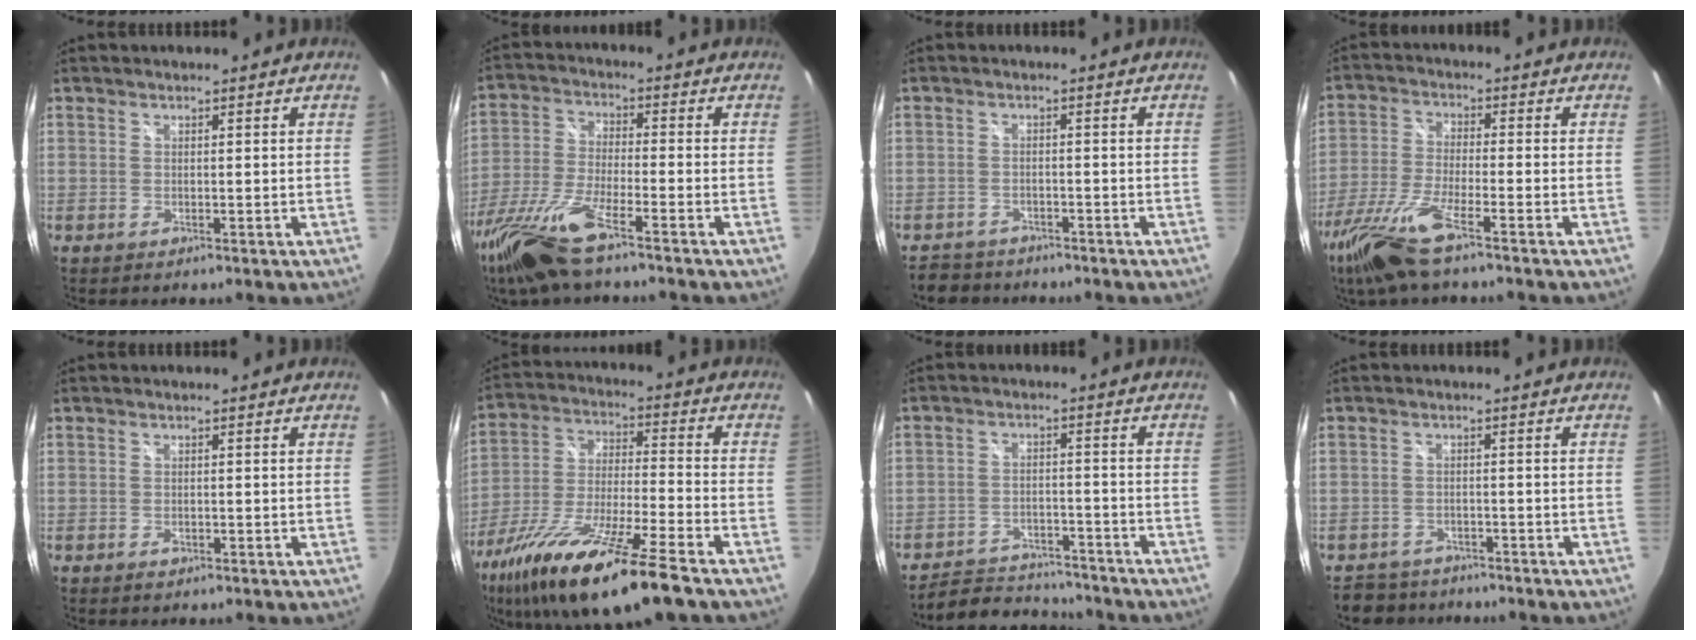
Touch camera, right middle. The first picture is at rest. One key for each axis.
{"total": 14.7, "fx": -10.6, "fy": 2.2, "fz": 10.0, "tx": -0.216, "ty": -0.040, "tz": -0.205}
{"total": 5.3, "fx": -4.6, "fy": 2.6, "fz": 0.8, "tx": -0.032, "ty": -0.001, "tz": -0.073}
{"total": 11.8, "fx": -8.1, "fy": 1.5, "fz": 8.4, "tx": -0.190, "ty": -0.032, "tz": -0.160}
{"total": 1.2, "fx": -0.6, "fy": 0.8, "fz": 0.6, "tx": -0.009, "ty": -0.002, "tz": -0.011}
{"total": 20.7, "fx": -14.0, "fy": 2.5, "fz": 15.2, "tx": -0.290, "ty": -0.044, "tz": -0.248}
{"total": 11.4, "fx": -10.5, "fy": 3.4, "fz": 2.9, "tx": -0.079, "ty": 0.013, "tz": -0.148}
{"total": 6.0, "fx": -5.0, "fy": 3.1, "fz": 0.8, "tx": -0.031, "ty": 0.003, "tz": -0.078}